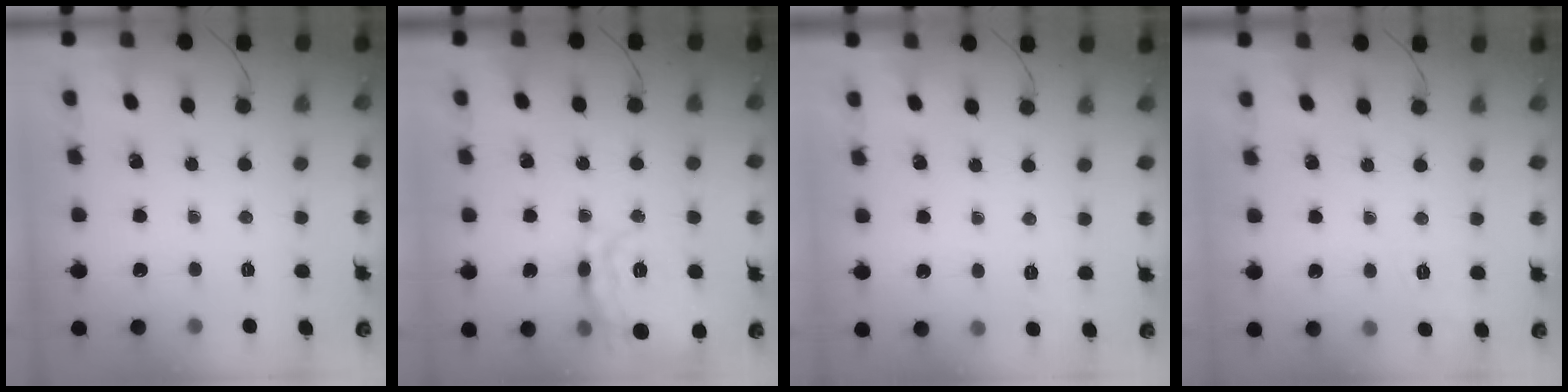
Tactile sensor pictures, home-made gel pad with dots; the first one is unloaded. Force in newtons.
{"total": 16.4, "press": 16.4, "slide": 1.0}
{"total": 1.9, "press": 0.8, "slide": 1.7}
{"total": 2.5, "press": 1.6, "slide": 1.9}